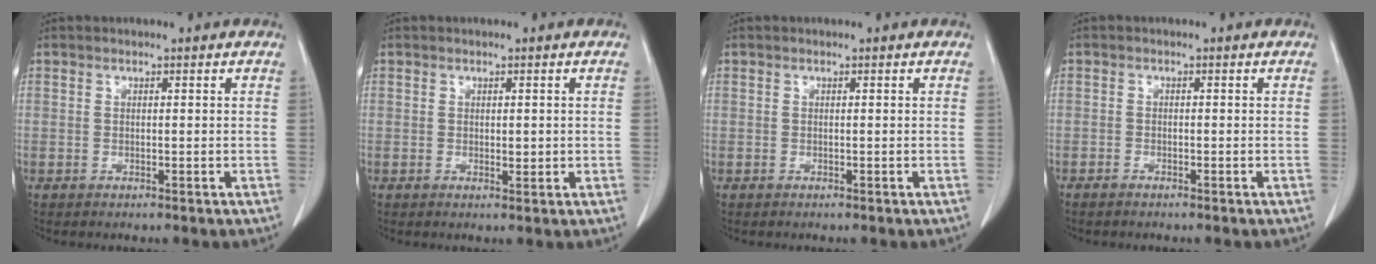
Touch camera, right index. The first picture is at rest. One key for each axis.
{"total": 1.2, "fx": 0.1, "fy": 0.6, "fz": 1.0, "tx": -0.015, "ty": -0.003, "tz": 0.004}
{"total": 0.0}
{"total": 0.8, "fx": -0.8, "fy": 0.2, "fz": 0.1, "tx": -0.003, "ty": 0.001, "tz": -0.015}